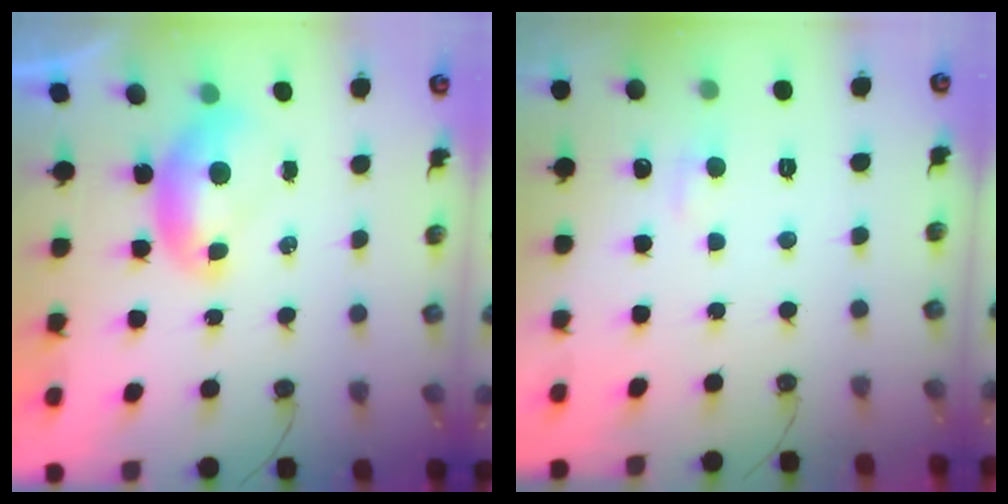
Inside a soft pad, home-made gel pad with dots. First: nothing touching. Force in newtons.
{"total": 1.4, "press": 1.3, "slide": 0.6}